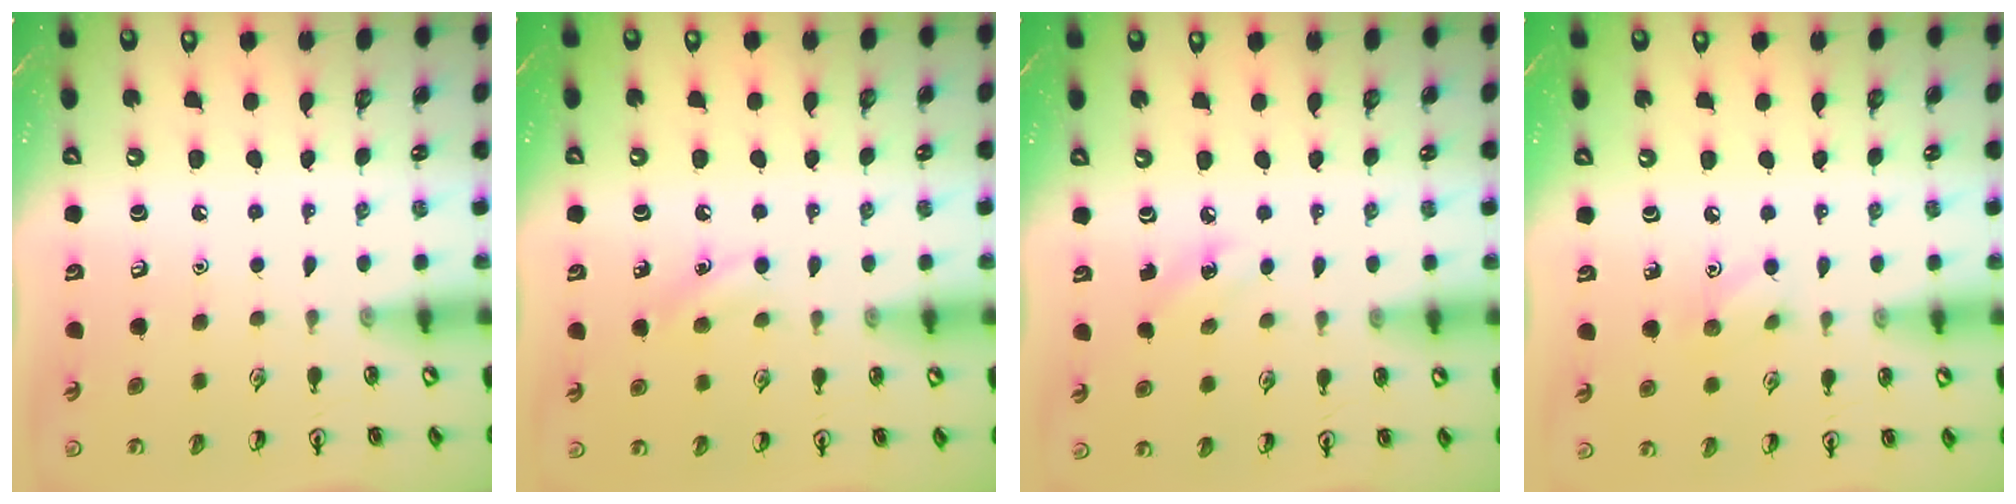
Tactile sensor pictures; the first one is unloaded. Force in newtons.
{"total": 6.5, "press": 6.2, "slide": 1.9}
{"total": 3.9, "press": 3.7, "slide": 1.2}
{"total": 5.2, "press": 5.0, "slide": 1.7}